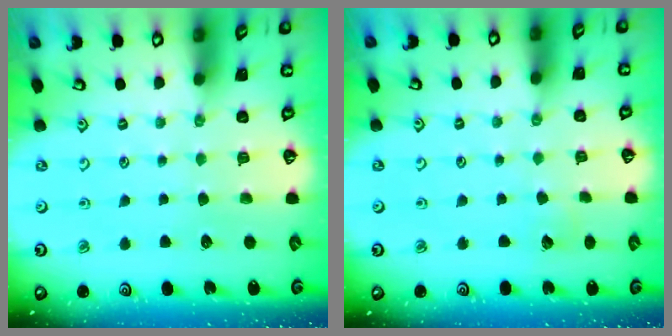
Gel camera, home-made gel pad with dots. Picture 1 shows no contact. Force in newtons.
{"total": 2.3, "press": 2.3, "slide": 0.1}